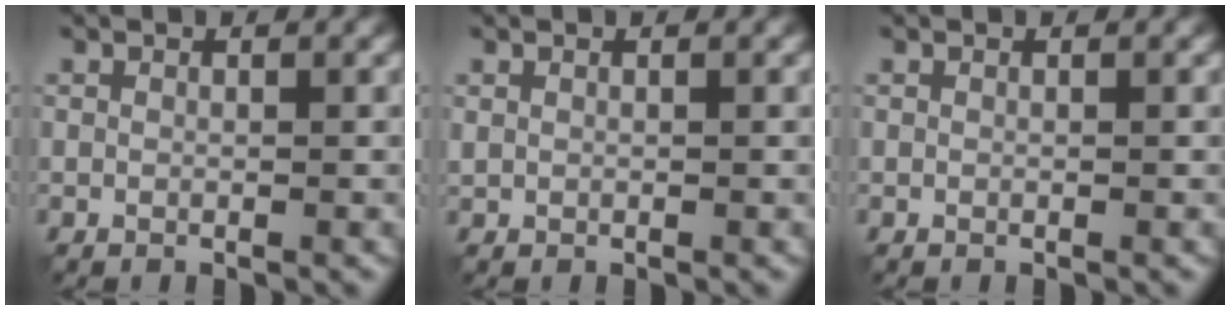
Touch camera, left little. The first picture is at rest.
{"total": 0.0}
{"total": 0.0}